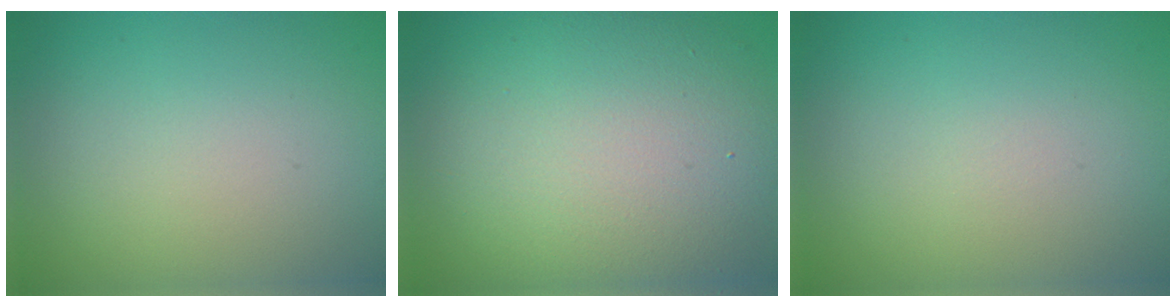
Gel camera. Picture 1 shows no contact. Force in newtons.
{"total": 12.1, "press": 12.1, "slide": 0.5}
{"total": 0.0}